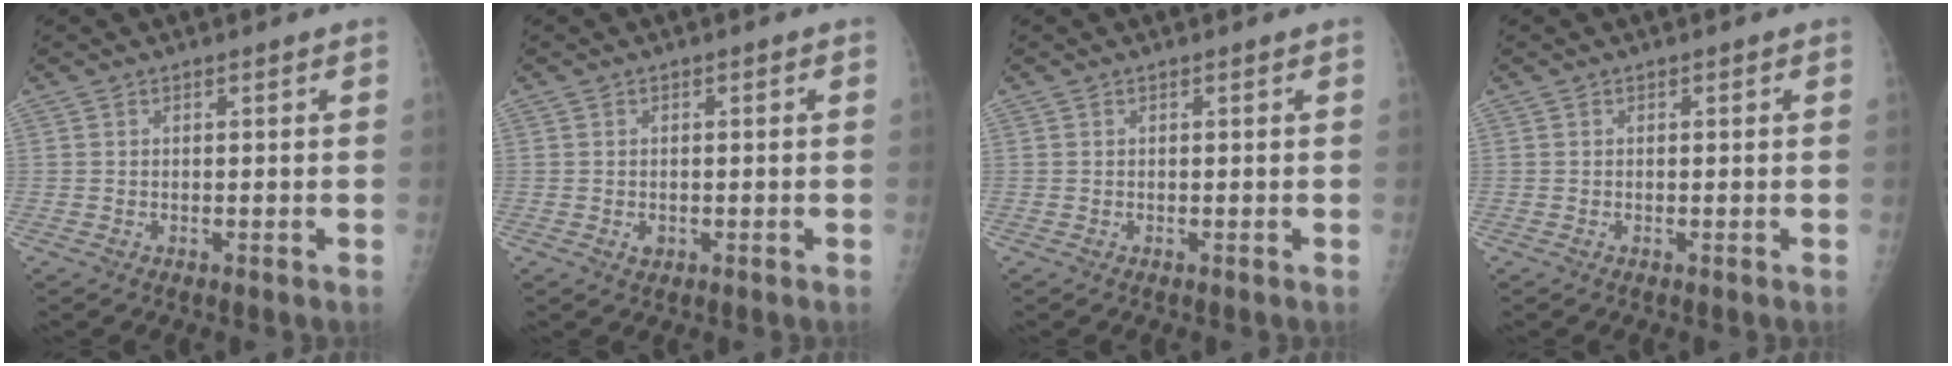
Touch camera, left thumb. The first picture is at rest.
{"total": 1.4, "force": [-0.4, 1.2, 0.7], "torque": [-0.004, 0.001, -0.003]}
{"total": 0.0}
{"total": 0.0}